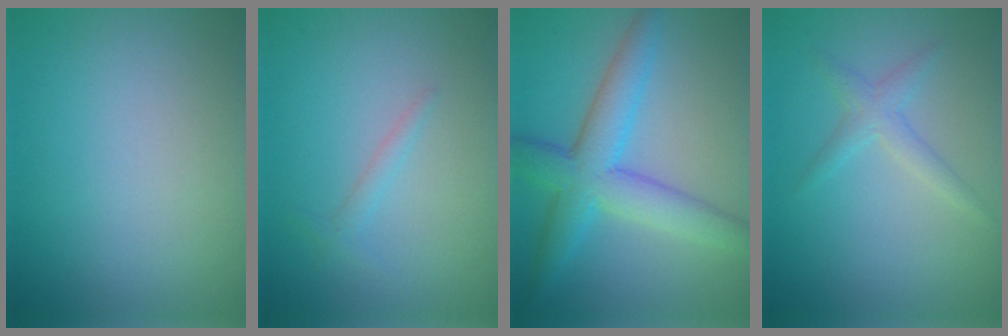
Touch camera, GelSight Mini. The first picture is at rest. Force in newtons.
{"total": 0.9, "press": 0.9, "slide": 0.1}
{"total": 6.1, "press": 6.1, "slide": 0.1}
{"total": 1.7, "press": 1.7, "slide": 0.0}